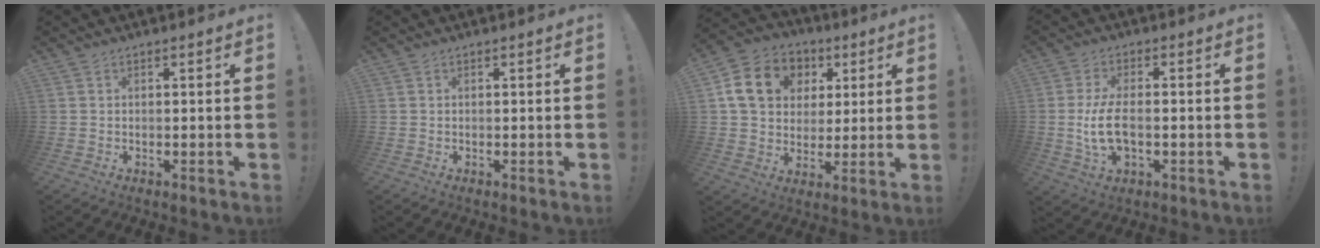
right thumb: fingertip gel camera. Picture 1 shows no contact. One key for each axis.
{"total": 0.0}
{"total": 15.4, "fx": 5.2, "fy": 12.4, "fz": 7.4, "tx": -0.105, "ty": -0.008, "tz": 0.108}
{"total": 9.6, "fx": -1.3, "fy": 4.6, "fz": 8.4, "tx": -0.168, "ty": -0.007, "tz": -0.022}